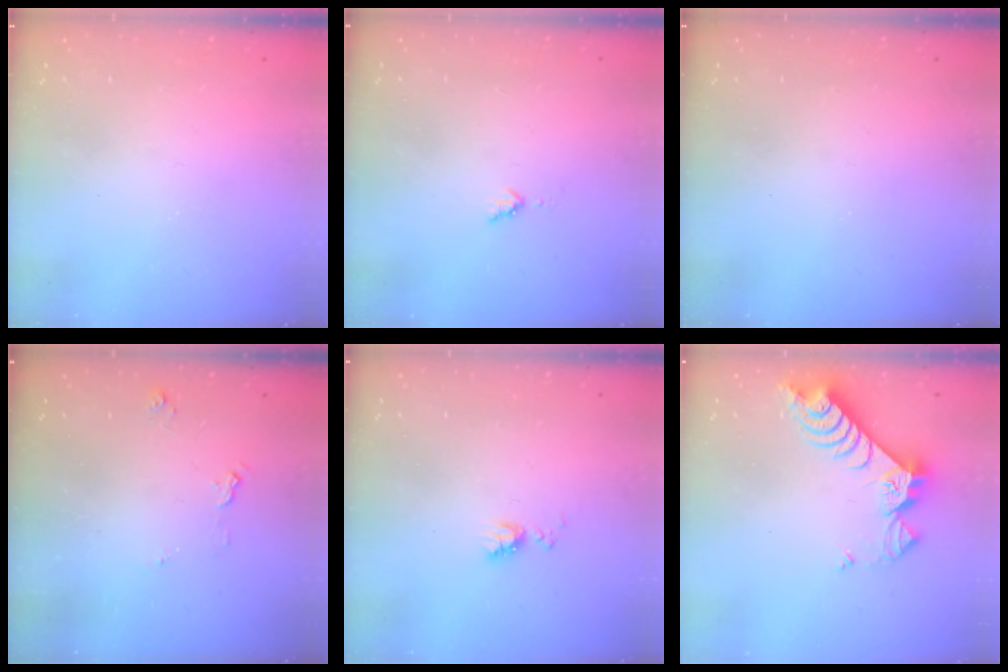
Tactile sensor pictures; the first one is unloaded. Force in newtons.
{"total": 2.8, "press": 2.8, "slide": 0.4}
{"total": 0.0}
{"total": 5.4, "press": 5.4, "slide": 0.6}
{"total": 5.7, "press": 5.7, "slide": 0.8}
{"total": 8.4, "press": 8.4, "slide": 1.0}